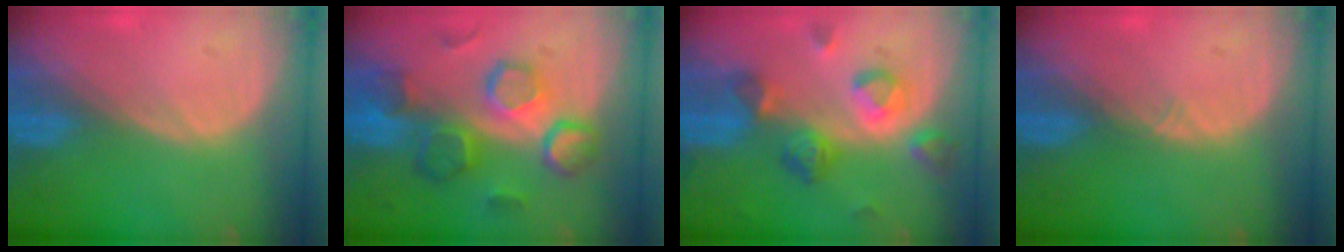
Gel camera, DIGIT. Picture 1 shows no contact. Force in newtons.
{"total": 10.0, "press": 9.3, "slide": 3.6}
{"total": 7.7, "press": 7.5, "slide": 1.8}
{"total": 0.6, "press": 0.5, "slide": 0.4}